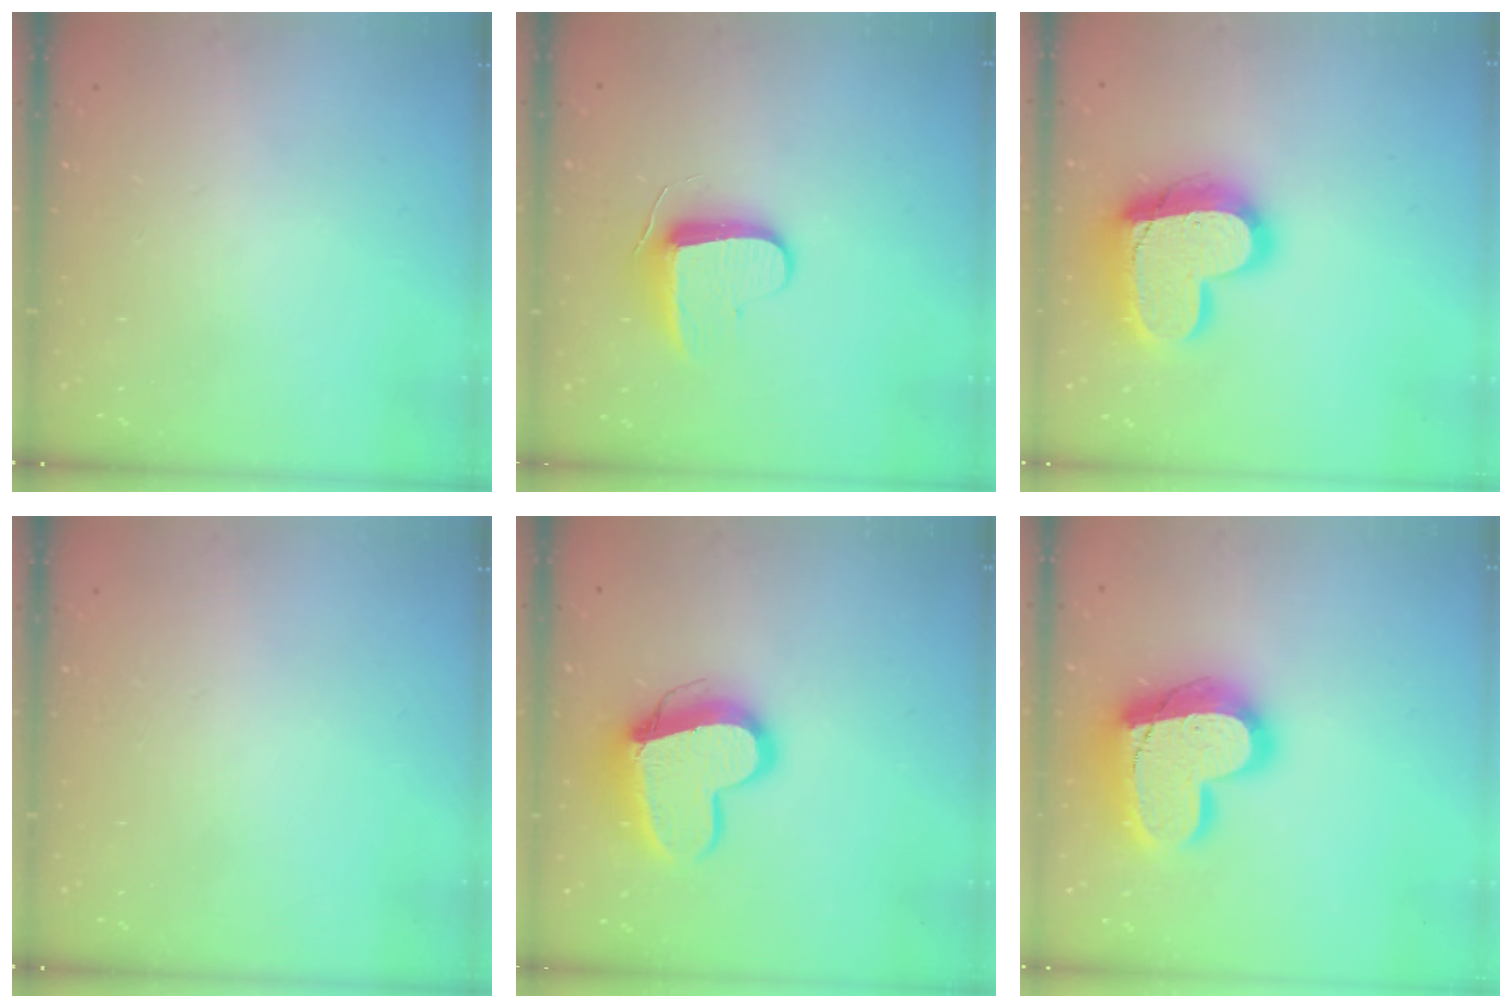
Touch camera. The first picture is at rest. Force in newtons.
{"total": 8.7, "press": 8.7, "slide": 0.6}
{"total": 19.3, "press": 19.2, "slide": 1.6}
{"total": 0.0}
{"total": 14.7, "press": 14.6, "slide": 1.3}
{"total": 21.4, "press": 21.3, "slide": 1.7}